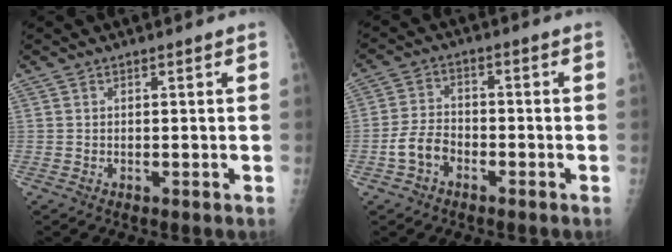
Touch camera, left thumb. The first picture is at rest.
{"total": 5.7, "force": [-2.6, 3.9, 3.2], "torque": [-0.055, 0.025, -0.052]}